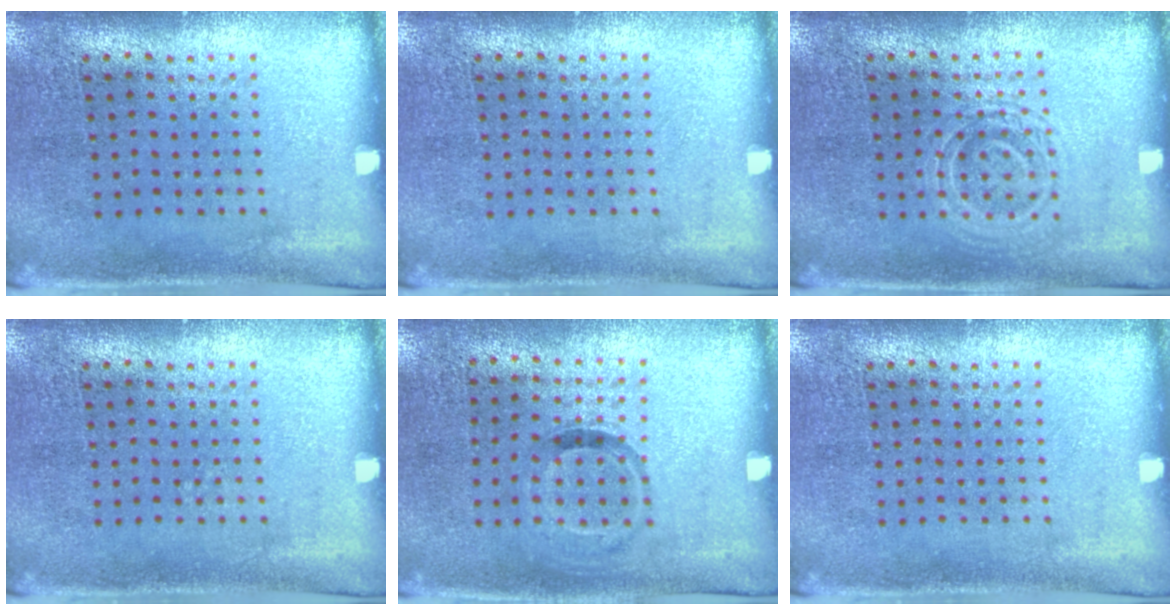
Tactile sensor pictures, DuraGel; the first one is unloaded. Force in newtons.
{"total": 0.0}
{"total": 2.0, "press": 2.0, "slide": 0.4}
{"total": 0.0}
{"total": 0.9, "press": 0.6, "slide": 0.7}
{"total": 0.0}